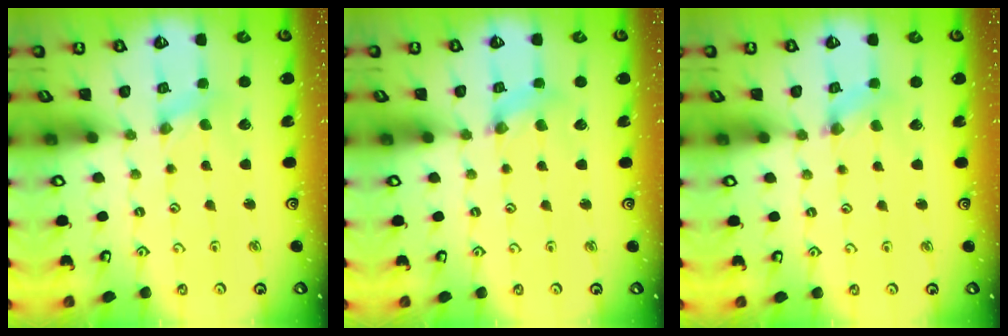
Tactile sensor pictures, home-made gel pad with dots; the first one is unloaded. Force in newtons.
{"total": 2.1, "press": 2.1, "slide": 0.3}
{"total": 1.4, "press": 1.3, "slide": 0.3}